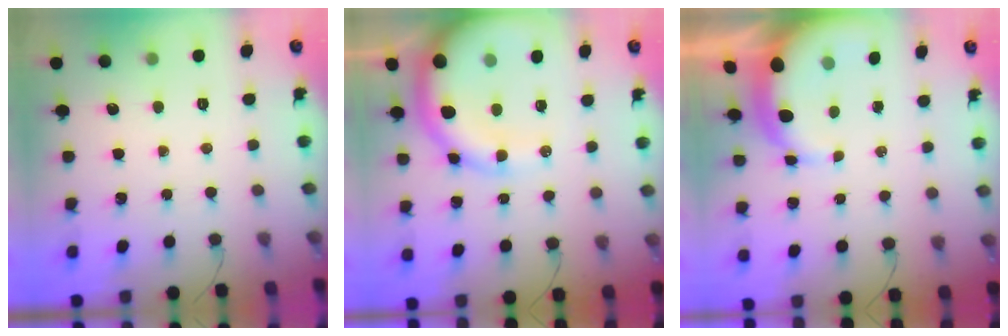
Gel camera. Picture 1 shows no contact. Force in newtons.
{"total": 17.9, "press": 17.5, "slide": 4.0}
{"total": 7.1, "press": 7.0, "slide": 1.2}